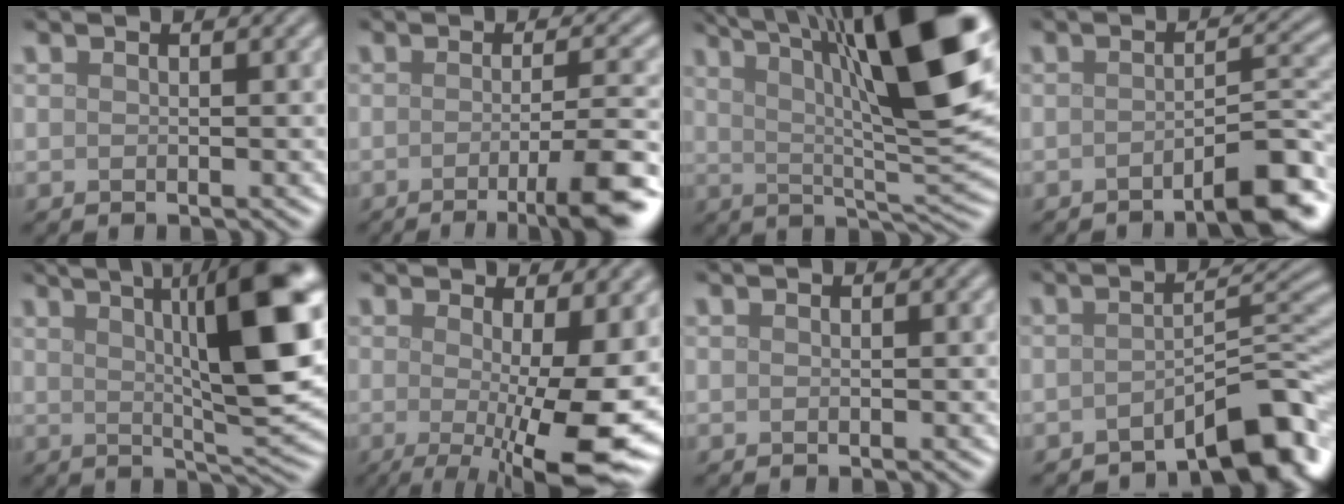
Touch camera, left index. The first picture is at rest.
{"total": 7.6, "force": [-3.0, 1.6, 6.7], "torque": [-0.087, -0.003, -0.045]}
{"total": 15.7, "force": [6.6, 4.0, 13.7], "torque": [-0.193, 0.015, 0.102]}
{"total": 5.0, "force": [-3.0, 0.9, 3.9], "torque": [-0.047, 0.014, -0.048]}
{"total": 12.6, "force": [3.7, 2.8, 11.7], "torque": [-0.135, 0.007, 0.056]}
{"total": 12.7, "force": [-1.6, 3.2, 12.1], "torque": [-0.150, -0.010, -0.018]}
{"total": 0.0}
{"total": 6.4, "force": [-4.4, 1.7, 4.4], "torque": [-0.046, 0.013, -0.068]}